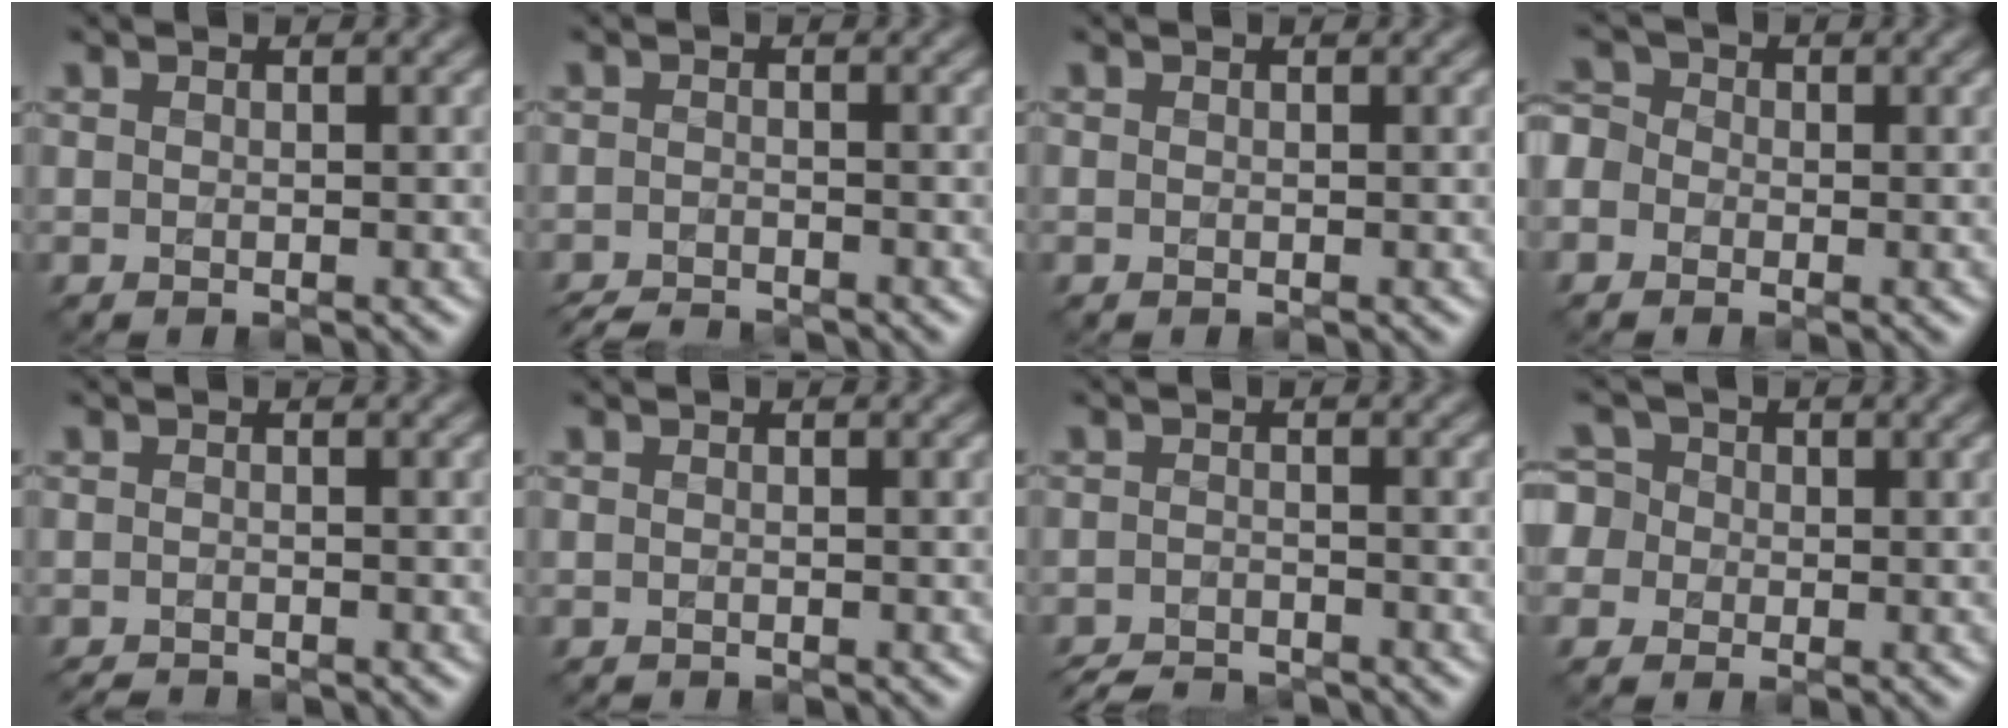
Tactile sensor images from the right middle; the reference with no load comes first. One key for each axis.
{"total": 2.7, "fx": -2.6, "fy": 0.4, "fz": 0.7, "tx": -0.009, "ty": -0.006, "tz": -0.051}
{"total": 0.0}
{"total": 2.9, "fx": -0.8, "fy": 2.6, "fz": 1.0, "tx": -0.014, "ty": 0.017, "tz": -0.032}
{"total": 1.7, "fx": -1.6, "fy": 0.2, "fz": 0.4, "tx": -0.003, "ty": -0.007, "tz": -0.030}
{"total": 0.6, "fx": -0.6, "fy": 0.0, "fz": 0.0, "tx": 0.001, "ty": -0.006, "tz": -0.011}
{"total": 3.5, "fx": -3.3, "fy": 0.6, "fz": 0.9, "tx": -0.013, "ty": -0.007, "tz": -0.063}
{"total": 4.9, "fx": 0.0, "fy": 4.5, "fz": 2.0, "tx": -0.038, "ty": 0.037, "tz": -0.039}